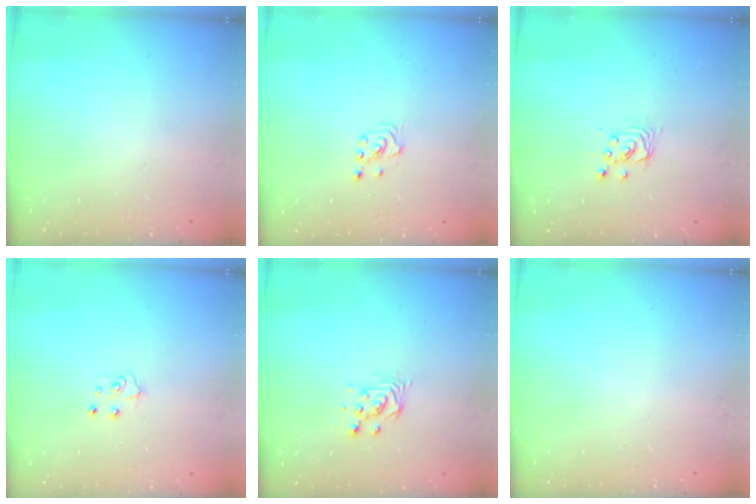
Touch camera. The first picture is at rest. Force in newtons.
{"total": 2.1, "press": 2.1, "slide": 0.1}
{"total": 2.8, "press": 2.8, "slide": 0.2}
{"total": 5.6, "press": 5.6, "slide": 0.5}
{"total": 3.9, "press": 3.9, "slide": 0.2}
{"total": 0.0}